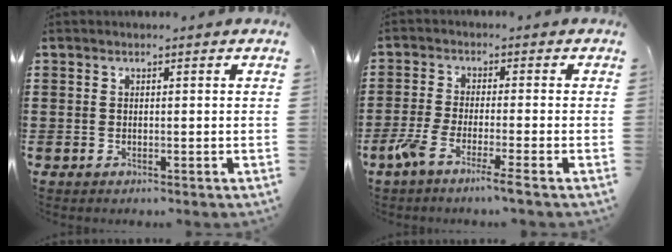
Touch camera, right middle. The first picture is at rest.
{"total": 4.7, "force": [-3.3, -0.2, 3.3], "torque": [-0.083, -0.017, -0.066]}